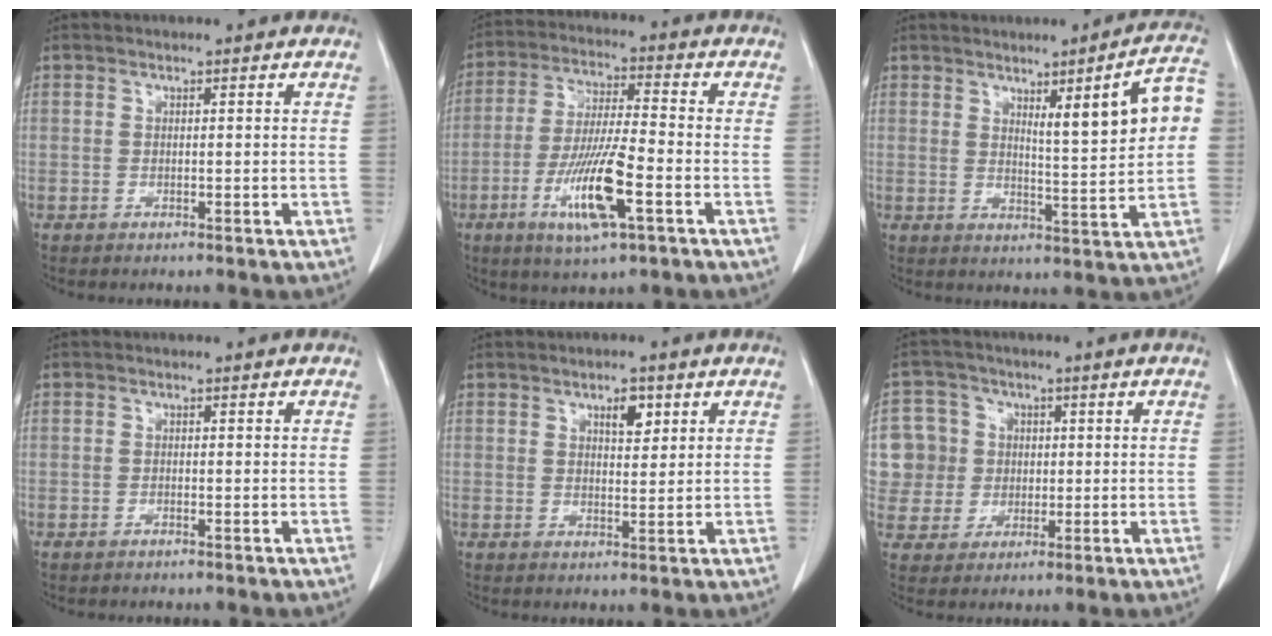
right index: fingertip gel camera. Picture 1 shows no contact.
{"total": 12.2, "force": [-4.6, 1.4, 11.2], "torque": [-0.218, -0.016, -0.081]}
{"total": 9.5, "force": [2.5, 0.2, 9.2], "torque": [-0.128, 0.002, 0.036]}
{"total": 0.0}
{"total": 3.4, "force": [1.8, 1.3, 2.5], "torque": [-0.040, -0.003, 0.031]}
{"total": 9.9, "force": [1.4, 9.8, 1.3], "torque": [-0.044, 0.038, 0.043]}